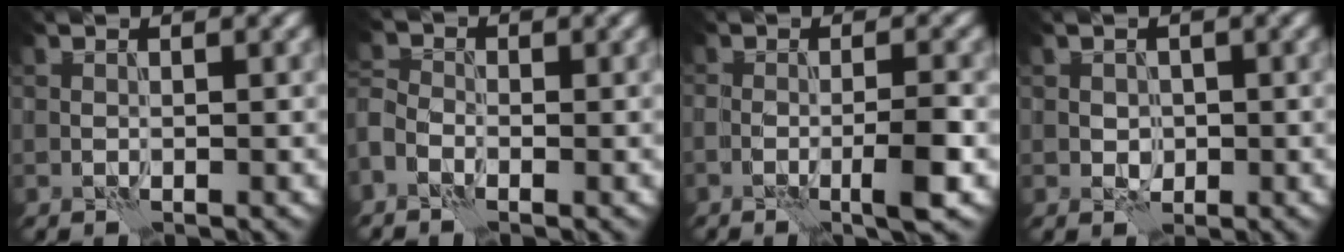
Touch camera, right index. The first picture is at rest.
{"total": 3.0, "force": [-1.6, 2.0, 1.6], "torque": [-0.037, 0.000, -0.036]}
{"total": 3.4, "force": [-1.3, 0.5, 3.1], "torque": [-0.048, -0.001, -0.026]}
{"total": 1.3, "force": [-0.1, 1.1, 0.7], "torque": [-0.013, -0.001, -0.003]}